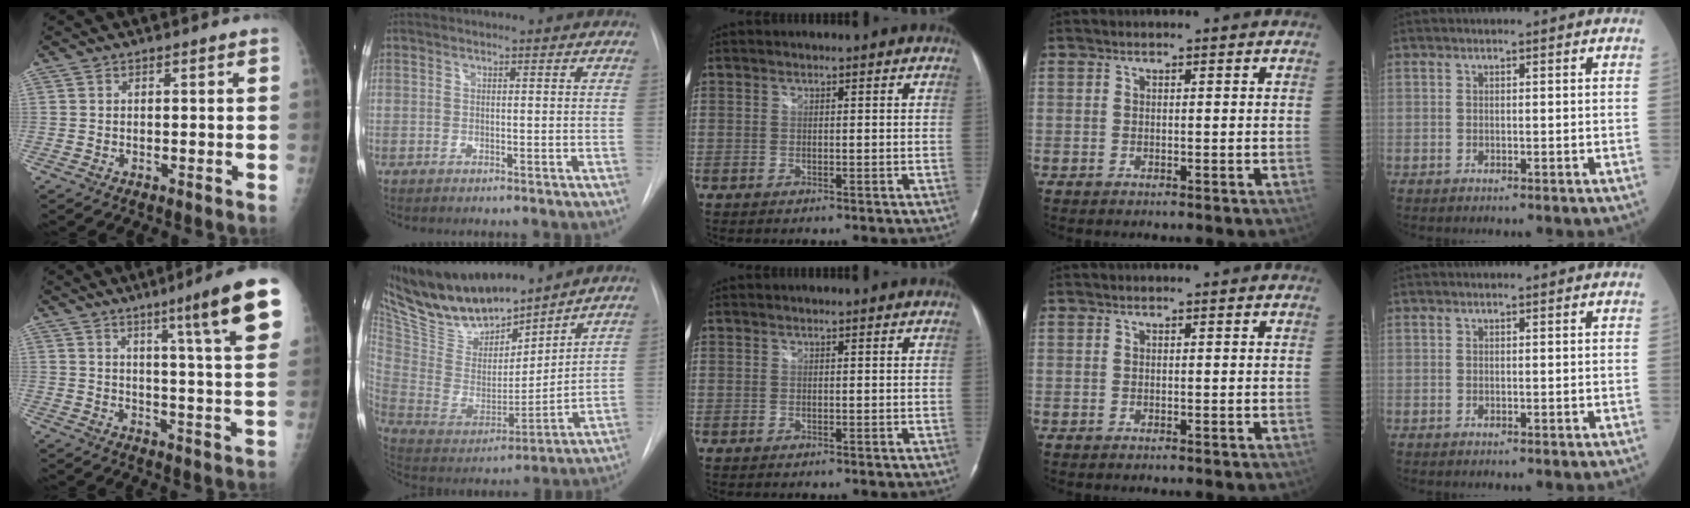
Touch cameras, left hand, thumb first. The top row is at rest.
{"thumb": {"total": 15.8, "force": [8.1, 0.6, 13.5], "torque": [-0.176, -0.033, 0.104]}, "index": {"total": 20.2, "force": [17.7, 4.6, 8.6], "torque": [-0.165, -0.004, 0.332]}}